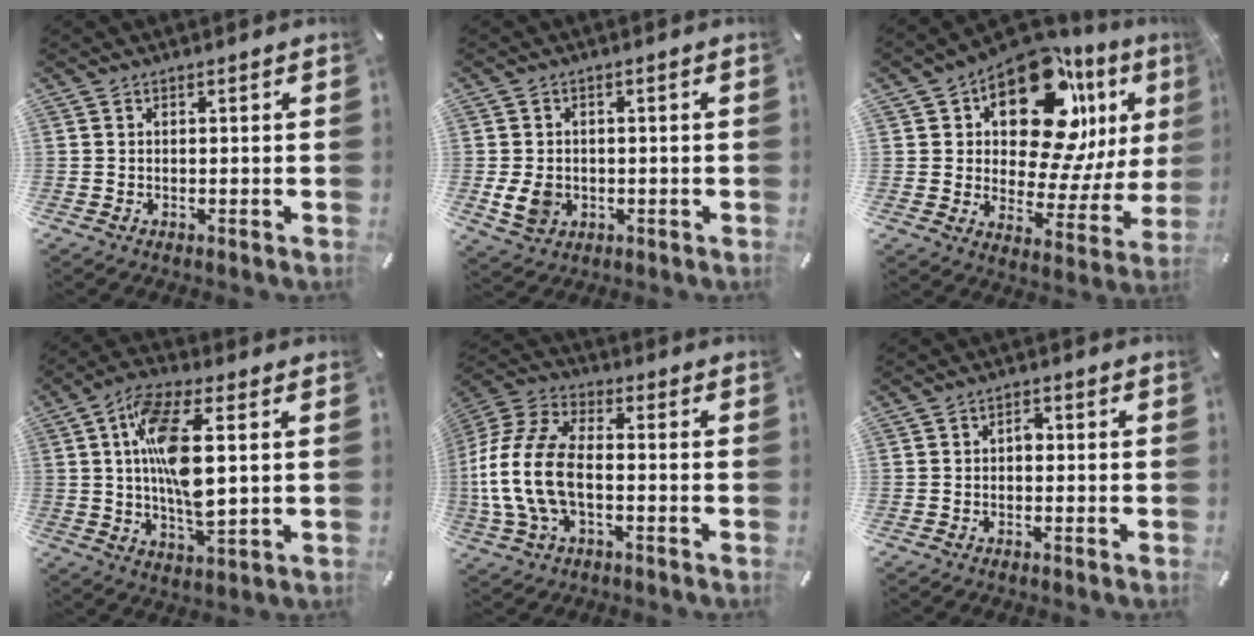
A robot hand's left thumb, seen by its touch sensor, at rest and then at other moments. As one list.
[{"total": 5.8, "force": [-0.8, 4.6, 3.3], "torque": [-0.069, 0.000, -0.015]}, {"total": 19.9, "force": [11.3, 10.6, 12.5], "torque": [-0.190, -0.085, 0.190]}, {"total": 14.3, "force": [2.2, 5.6, 13.0], "torque": [-0.255, -0.006, 0.031]}, {"total": 14.9, "force": [-3.0, 8.8, 11.6], "torque": [-0.260, 0.002, -0.058]}, {"total": 2.3, "force": [-0.1, 1.5, 1.7], "torque": [-0.028, 0.005, -0.006]}]